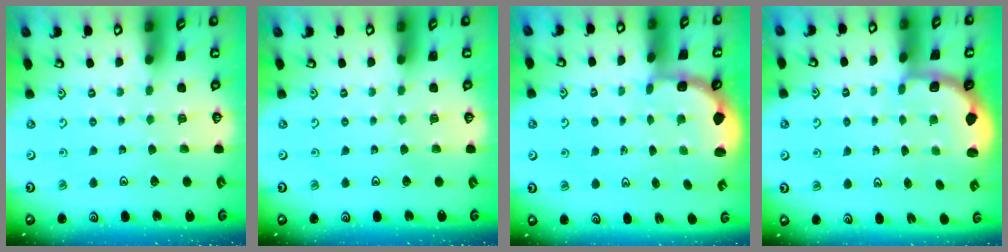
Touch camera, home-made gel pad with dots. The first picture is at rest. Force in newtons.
{"total": 0.0}
{"total": 2.7, "press": 2.1, "slide": 1.7}
{"total": 2.3, "press": 2.1, "slide": 1.0}